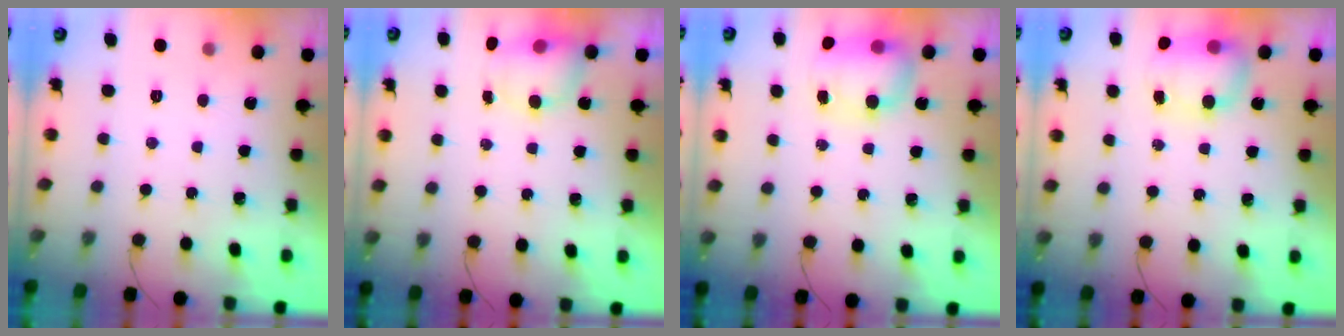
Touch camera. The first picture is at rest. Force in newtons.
{"total": 6.2, "press": 6.2, "slide": 0.4}
{"total": 8.3, "press": 8.2, "slide": 1.5}
{"total": 11.3, "press": 8.6, "slide": 7.3}